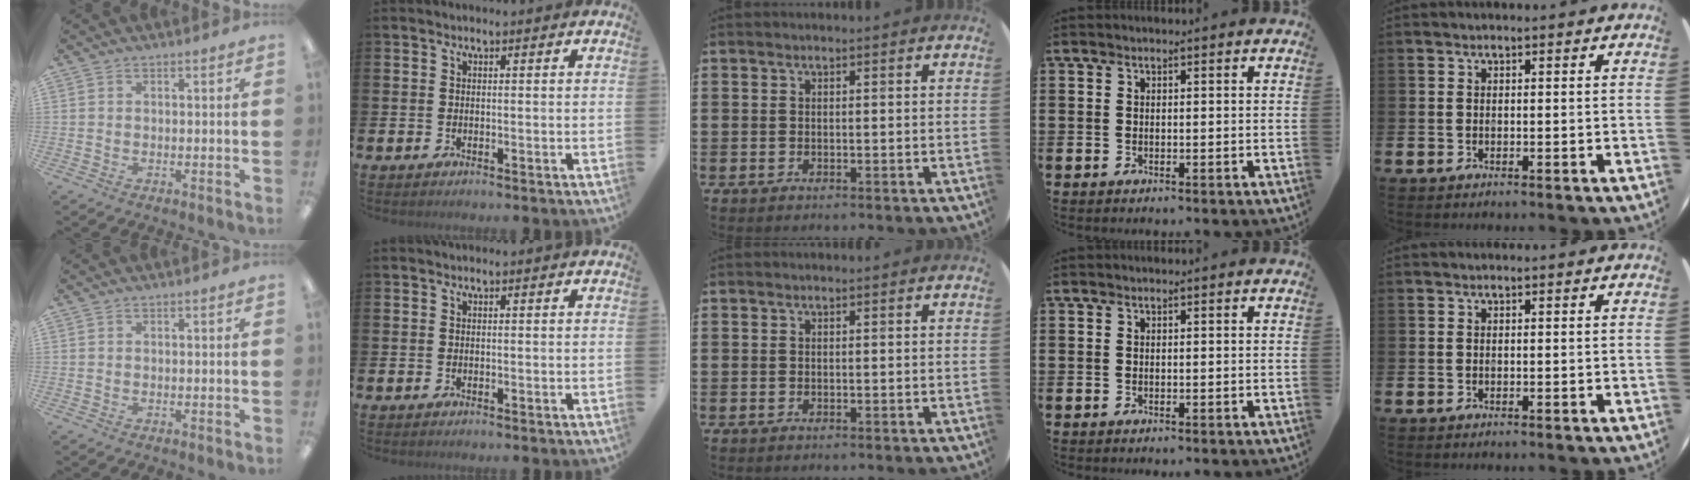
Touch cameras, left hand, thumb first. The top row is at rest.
{}